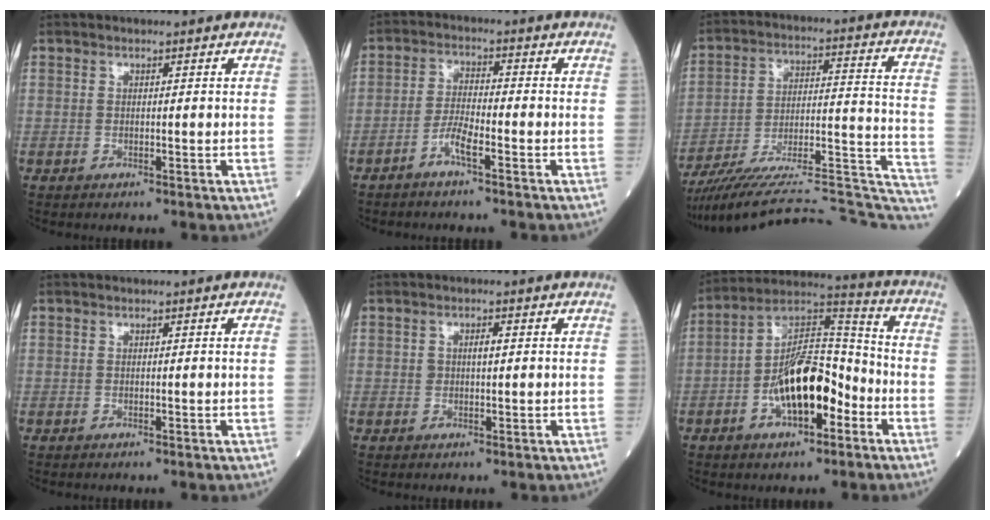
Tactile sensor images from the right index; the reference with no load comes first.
{"total": 3.7, "force": [-2.4, 0.3, 2.8], "torque": [-0.059, 0.005, -0.050]}
{"total": 29.6, "force": [-27.3, 2.1, 11.3], "torque": [-0.098, 0.010, -0.383]}
{"total": 0.0}
{"total": 1.9, "force": [0.5, 0.8, 1.6], "torque": [-0.029, 0.002, 0.010]}
{"total": 13.6, "force": [-4.5, 5.2, 11.7], "torque": [-0.215, 0.024, -0.078]}